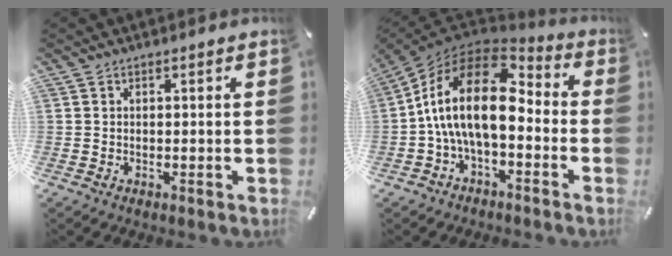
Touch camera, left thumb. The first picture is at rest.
{"total": 18.4, "force": [0.7, 10.2, 15.3], "torque": [-0.312, -0.002, 0.009]}